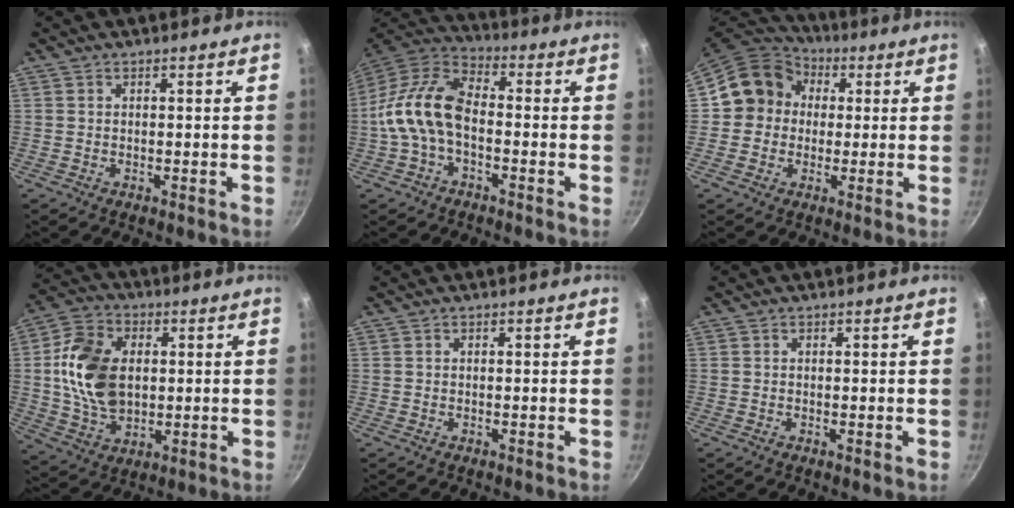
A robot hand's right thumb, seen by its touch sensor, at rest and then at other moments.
{"total": 13.1, "force": [-2.2, 7.7, 10.3], "torque": [-0.186, 0.045, -0.060]}
{"total": 12.1, "force": [1.5, 11.0, 4.9], "torque": [-0.048, 0.028, 0.005]}
{"total": 15.7, "force": [1.4, 10.7, 11.4], "torque": [-0.192, 0.002, 0.023]}
{"total": 0.0}
{"total": 0.0}